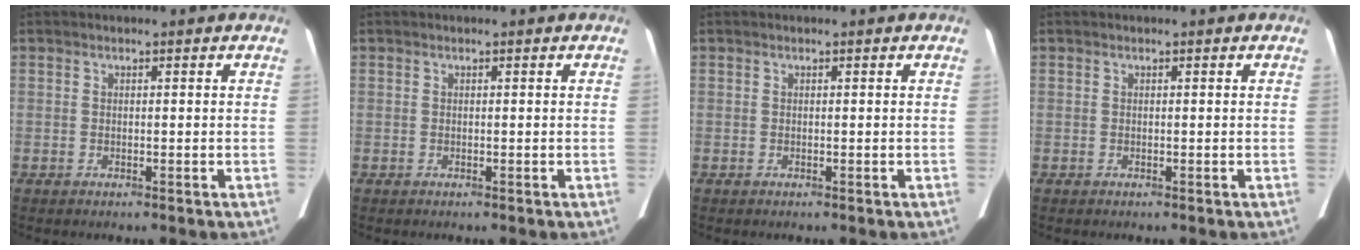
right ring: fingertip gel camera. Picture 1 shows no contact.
{"total": 0.0}
{"total": 0.0}
{"total": 0.0}